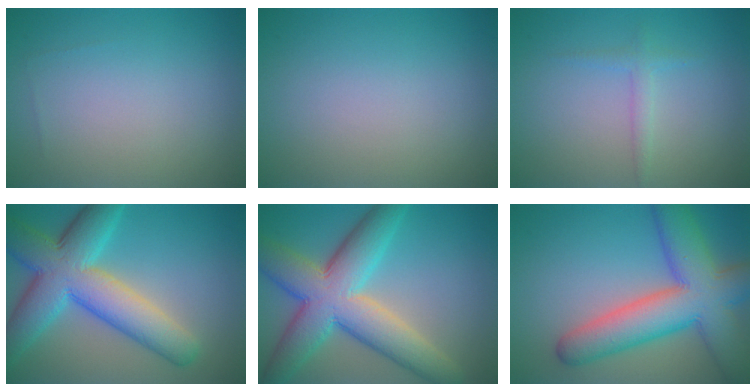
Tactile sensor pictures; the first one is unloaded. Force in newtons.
{"total": 0.0}
{"total": 1.3, "press": 1.3, "slide": 0.1}
{"total": 10.0, "press": 10.0, "slide": 0.3}
{"total": 10.4, "press": 10.4, "slide": 0.7}
{"total": 10.3, "press": 10.3, "slide": 0.5}